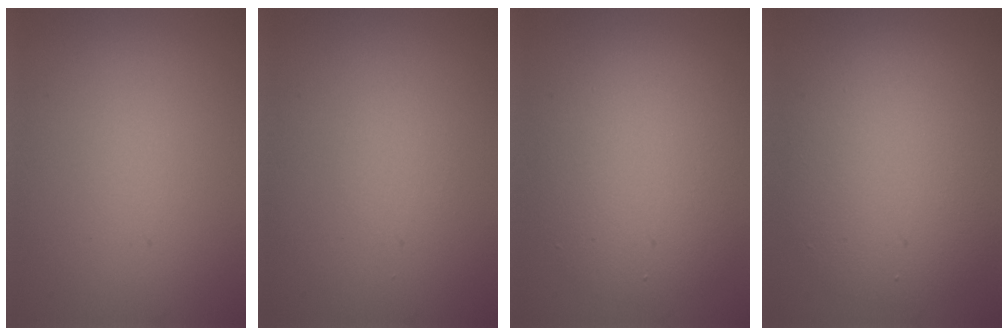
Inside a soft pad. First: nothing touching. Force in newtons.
{"total": 0.7, "press": 0.7, "slide": 0.1}
{"total": 6.6, "press": 6.6, "slide": 0.3}
{"total": 8.0, "press": 8.0, "slide": 0.4}